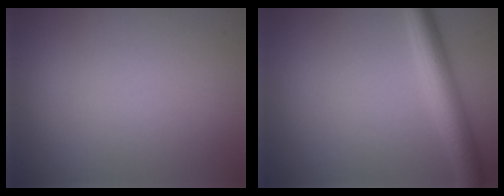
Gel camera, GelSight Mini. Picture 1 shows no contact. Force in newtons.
{"total": 4.2, "press": 4.2, "slide": 0.1}